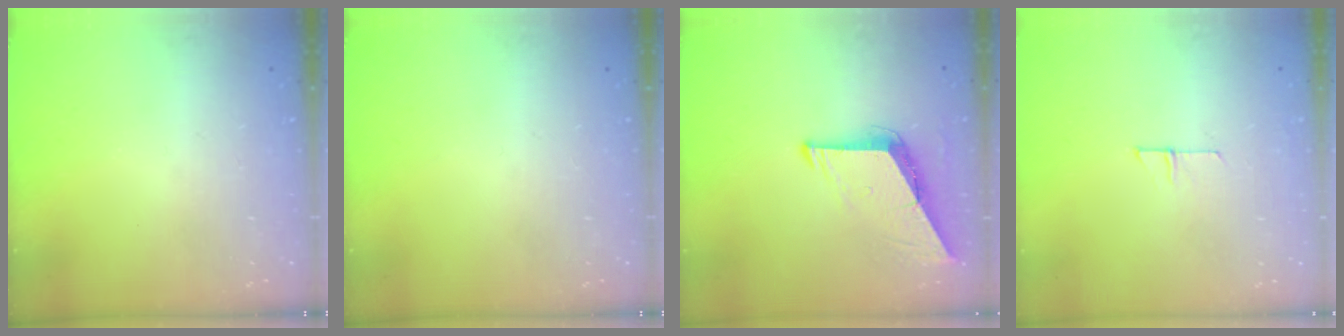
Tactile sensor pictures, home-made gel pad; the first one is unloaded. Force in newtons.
{"total": 0.0}
{"total": 8.6, "press": 8.5, "slide": 0.8}
{"total": 4.5, "press": 4.5, "slide": 0.4}